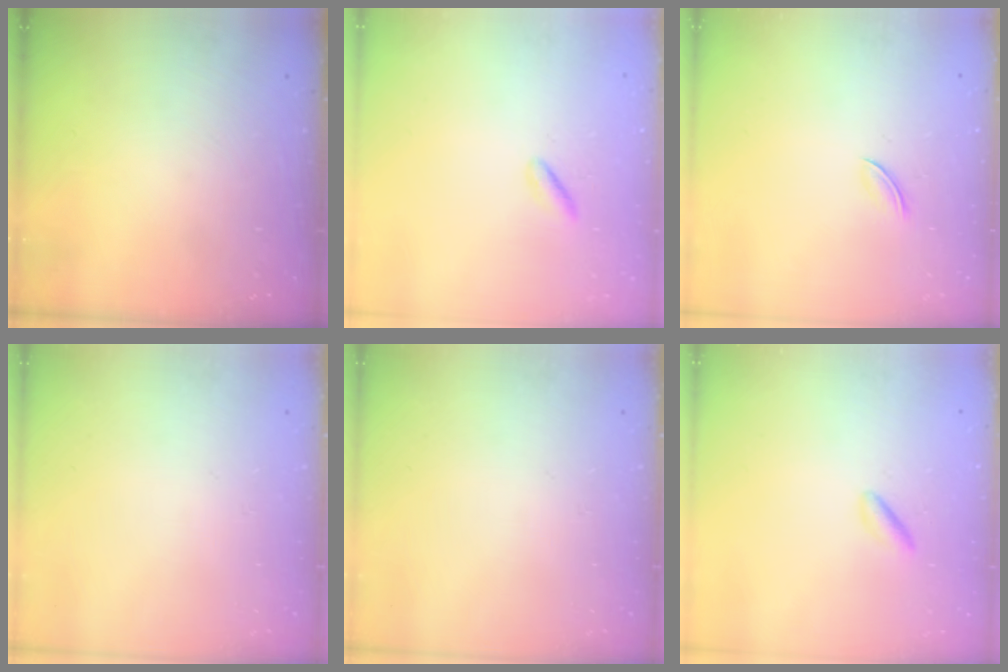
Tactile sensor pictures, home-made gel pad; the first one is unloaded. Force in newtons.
{"total": 1.0, "press": 0.7, "slide": 0.6}
{"total": 2.3, "press": 2.2, "slide": 0.7}
{"total": 0.0}
{"total": 0.0}
{"total": 1.9, "press": 1.7, "slide": 0.8}